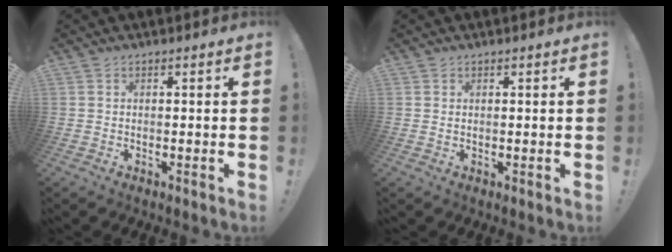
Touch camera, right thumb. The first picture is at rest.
{"total": 0.5, "force": [0.5, 0.1, 0.2], "torque": [0.002, -0.002, 0.008]}